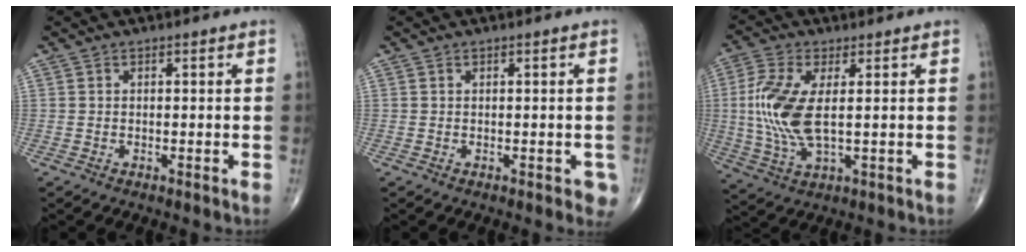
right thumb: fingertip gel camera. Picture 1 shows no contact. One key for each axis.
{"total": 1.9, "fx": -0.4, "fy": 1.1, "fz": 1.5, "tx": -0.001, "ty": 0.001, "tz": -0.004}
{"total": 11.8, "fx": 0.9, "fy": 4.8, "fz": 10.7, "tx": -0.255, "ty": -0.006, "tz": 0.021}